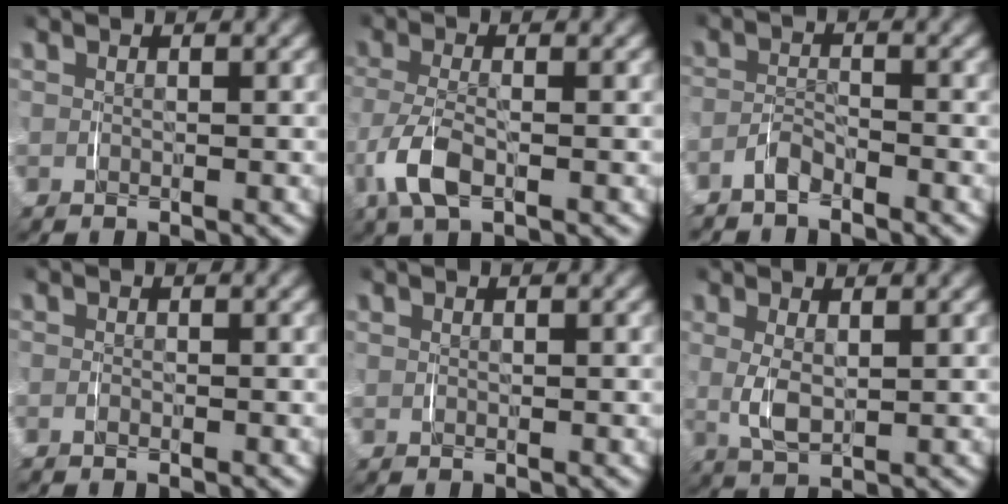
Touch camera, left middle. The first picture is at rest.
{"total": 3.5, "force": [-2.0, 1.1, 2.7], "torque": [-0.071, -0.014, -0.029]}
{"total": 2.4, "force": [-2.4, 0.0, 0.0], "torque": [-0.007, -0.002, -0.048]}
{"total": 0.8, "force": [-0.7, -0.1, -0.2], "torque": [0.000, -0.001, -0.016]}
{"total": 0.0}
{"total": 2.6, "force": [0.2, 1.2, 2.2], "torque": [-0.058, -0.009, 0.010]}